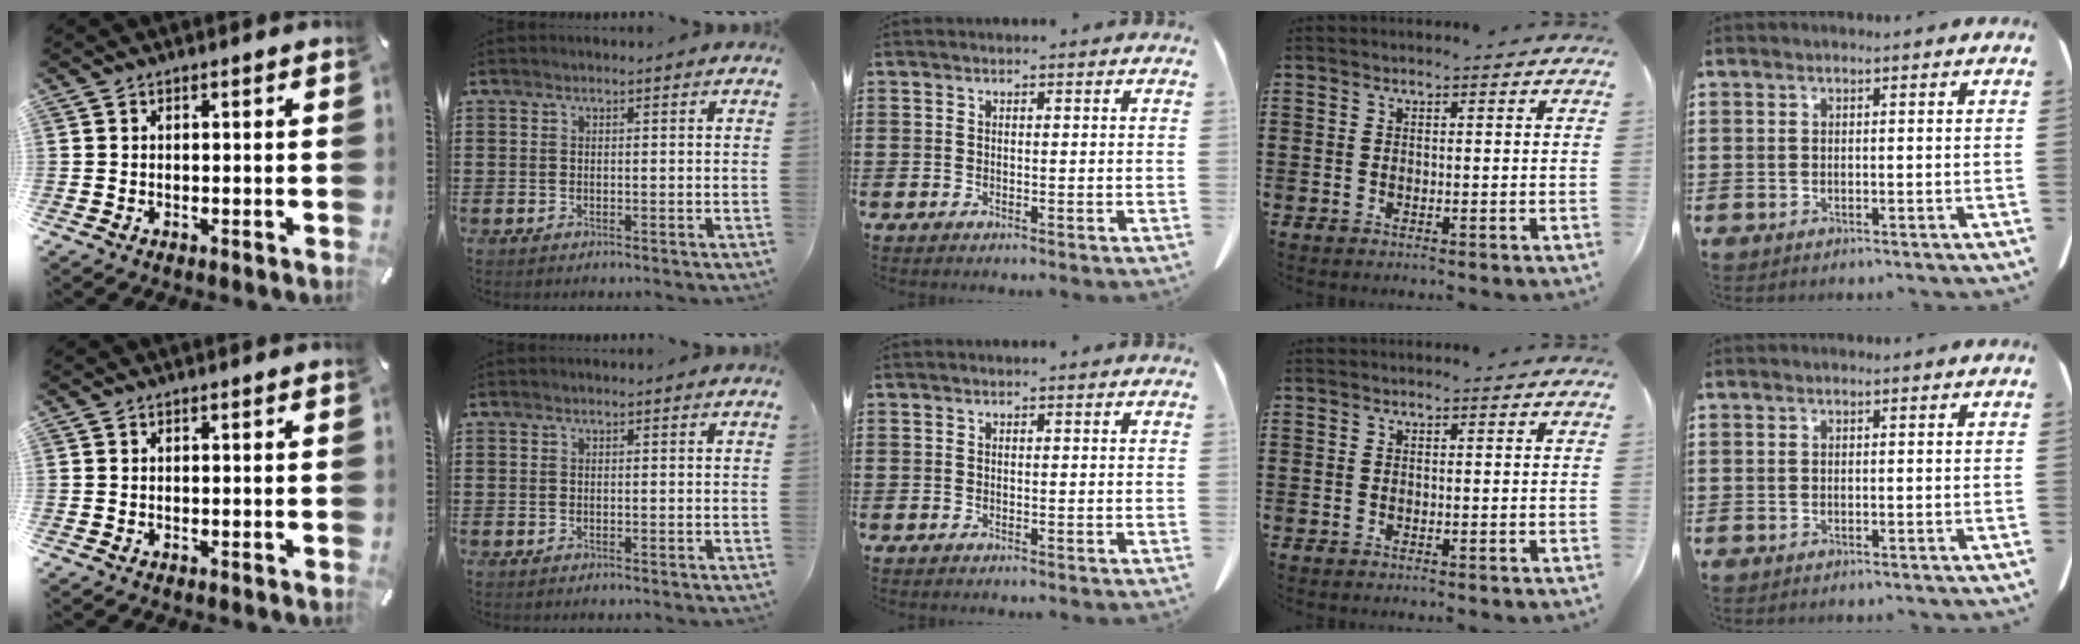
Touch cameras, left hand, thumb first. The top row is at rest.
{}